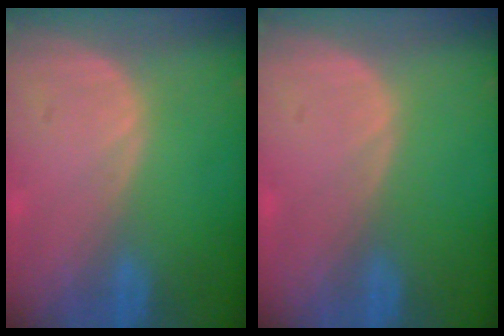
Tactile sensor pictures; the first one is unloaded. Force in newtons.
{"total": 0.0}